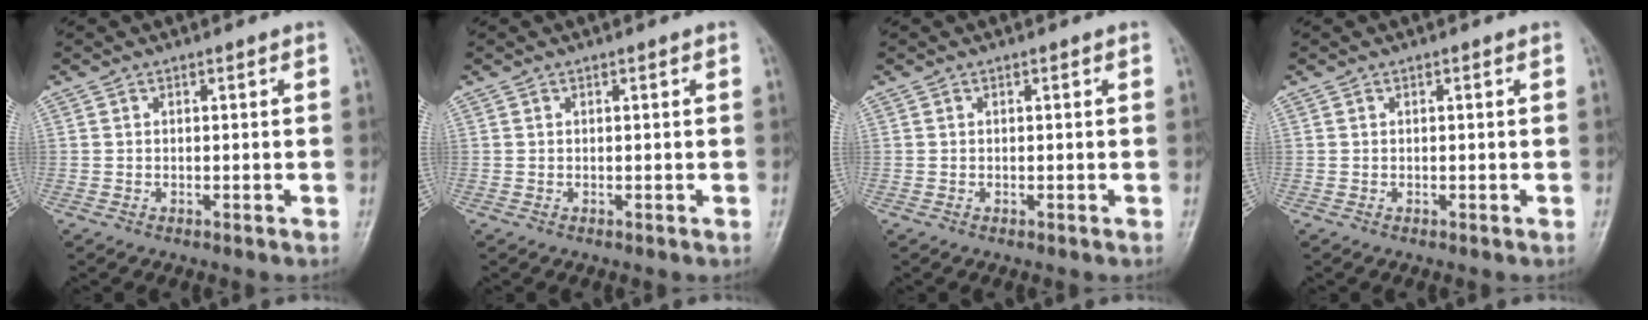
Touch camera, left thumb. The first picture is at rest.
{"total": 0.0}
{"total": 0.0}
{"total": 0.0}